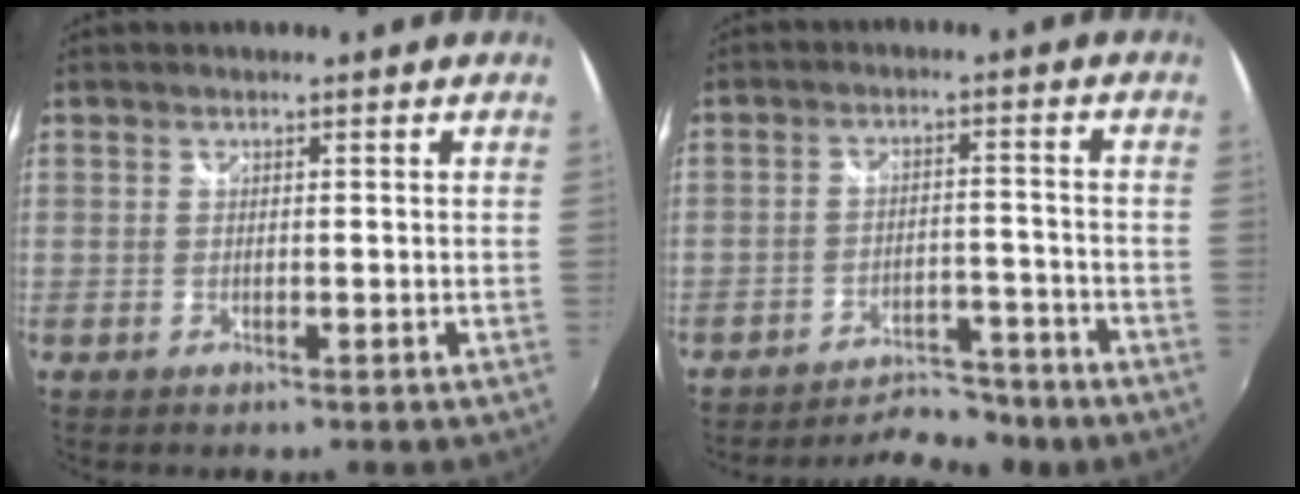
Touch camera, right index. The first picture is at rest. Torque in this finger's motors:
{"motor_torque": [0.33, -0.50, 0.02, 0.01]}